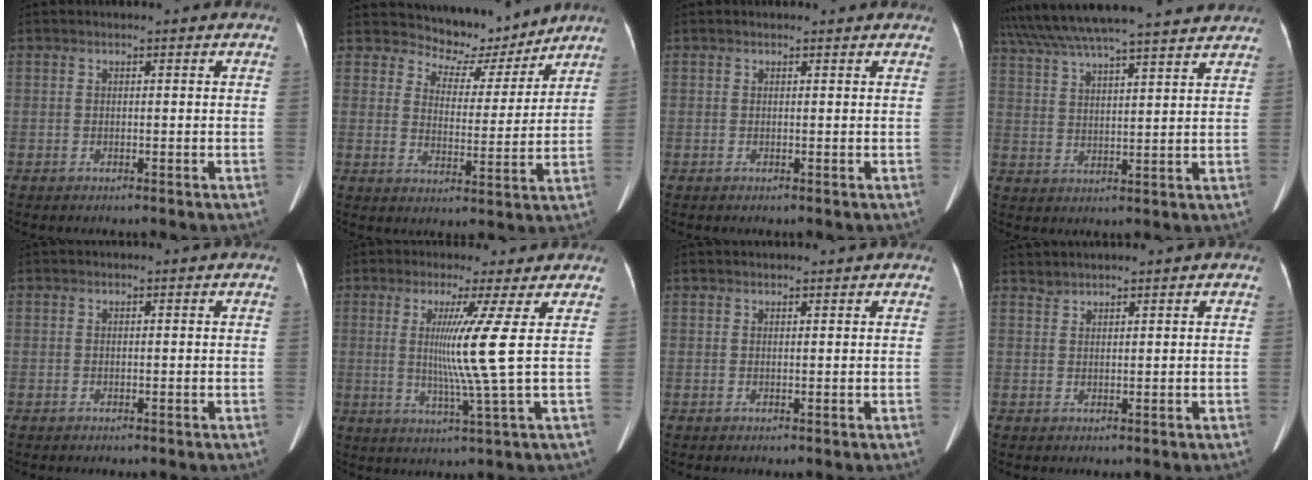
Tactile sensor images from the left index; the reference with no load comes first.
{"total": 7.4, "force": [7.0, 2.1, -0.3], "torque": [0.001, -0.019, 0.109]}
{"total": 1.2, "force": [0.9, 0.8, -0.1], "torque": [0.004, 0.005, 0.006]}
{"total": 23.5, "force": [21.2, 1.6, 10.0], "torque": [-0.174, 0.017, 0.304]}
{"total": 0.0}
{"total": 7.3, "force": [1.1, -3.0, 6.5], "torque": [-0.123, -0.028, 0.032]}
{"total": 3.5, "force": [3.3, 0.5, 1.1], "torque": [-0.011, 0.015, 0.038]}
{"total": 1.9, "force": [1.9, -0.1, 0.3], "torque": [-0.004, 0.016, 0.040]}